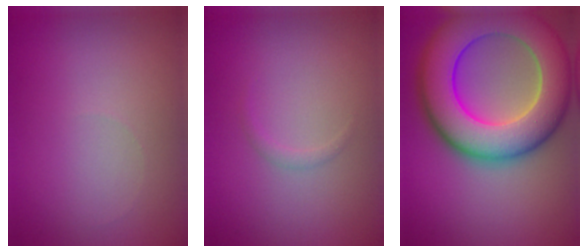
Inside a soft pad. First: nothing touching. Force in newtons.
{"total": 0.7, "press": 0.7, "slide": 0.0}
{"total": 12.4, "press": 12.4, "slide": 0.6}